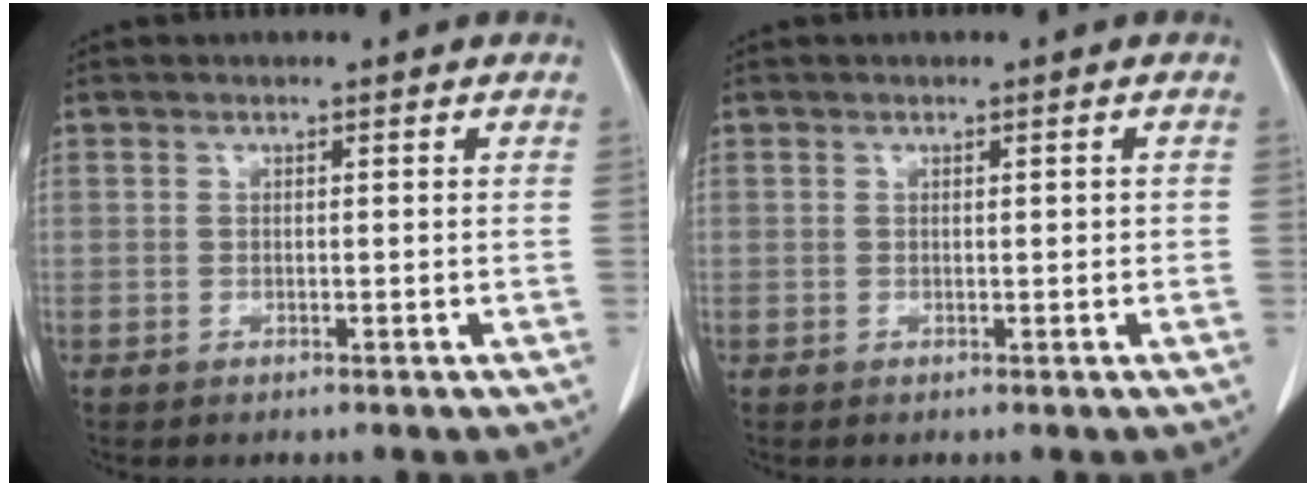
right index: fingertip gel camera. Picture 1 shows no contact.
{"total": 0.7, "force": [0.0, 0.2, 0.7], "torque": [-0.008, 0.001, 0.001]}